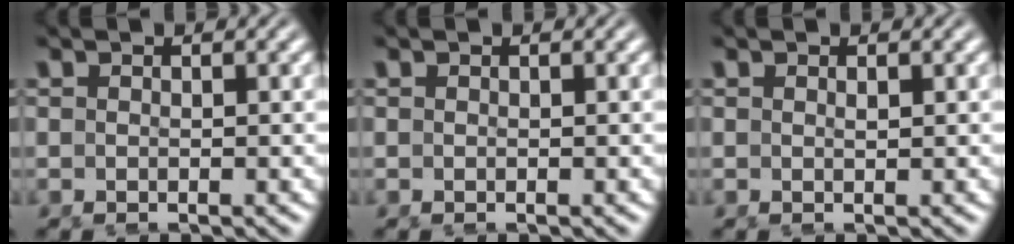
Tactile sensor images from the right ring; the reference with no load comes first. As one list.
[{"total": 0.0}, {"total": 0.6, "force": [0.1, -0.5, 0.3], "torque": [-0.006, -0.006, 0.007]}]